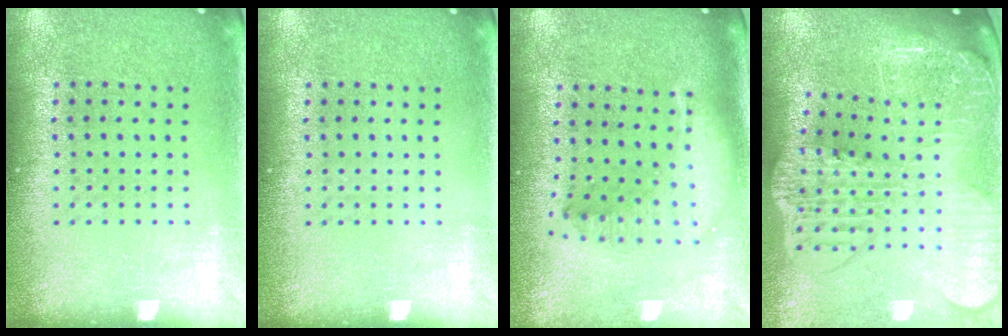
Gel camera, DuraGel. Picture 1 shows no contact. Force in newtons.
{"total": 0.0}
{"total": 2.2, "press": 1.7, "slide": 1.3}
{"total": 4.0, "press": 3.1, "slide": 2.6}